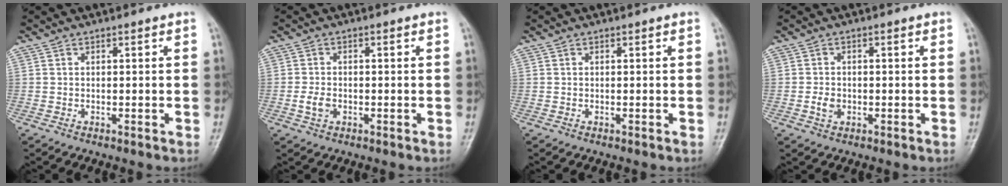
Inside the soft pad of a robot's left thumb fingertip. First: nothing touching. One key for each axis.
{"total": 2.7, "fx": -0.8, "fy": 1.9, "fz": 1.7, "tx": -0.032, "ty": 0.002, "tz": -0.017}
{"total": 0.0}
{"total": 2.4, "fx": -0.6, "fy": 1.9, "fz": 1.3, "tx": -0.021, "ty": 0.002, "tz": -0.012}